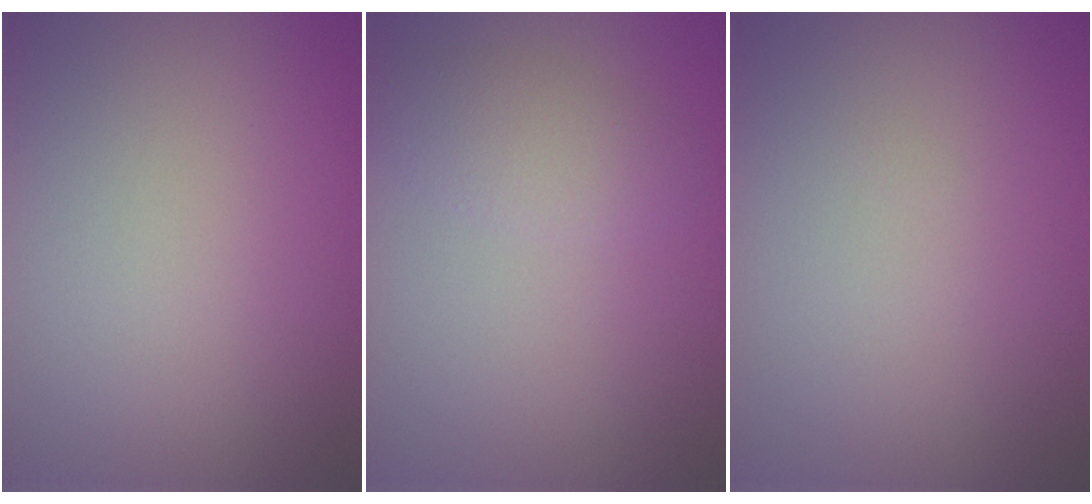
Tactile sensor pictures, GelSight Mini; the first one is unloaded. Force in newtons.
{"total": 2.4, "press": 2.4, "slide": 0.1}
{"total": 0.0}